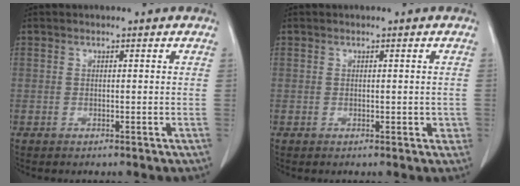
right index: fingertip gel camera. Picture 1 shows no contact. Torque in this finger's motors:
{"motor_torque": [0.09, 0.07, 0.04, 0.02]}